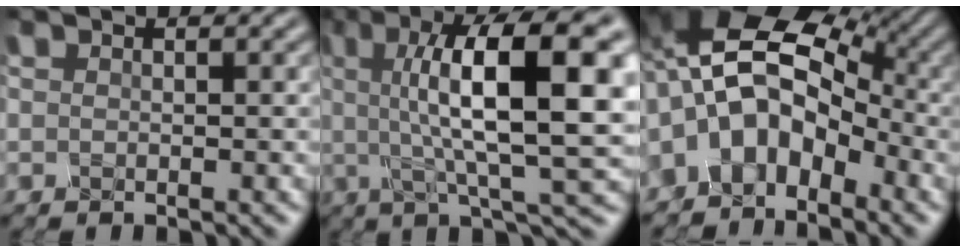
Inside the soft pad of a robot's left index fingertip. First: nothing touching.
{"total": 11.6, "force": [1.4, 2.6, 11.2], "torque": [-0.172, 0.004, 0.036]}
{"total": 8.7, "force": [-3.7, 5.5, 5.7], "torque": [-0.093, 0.017, -0.067]}